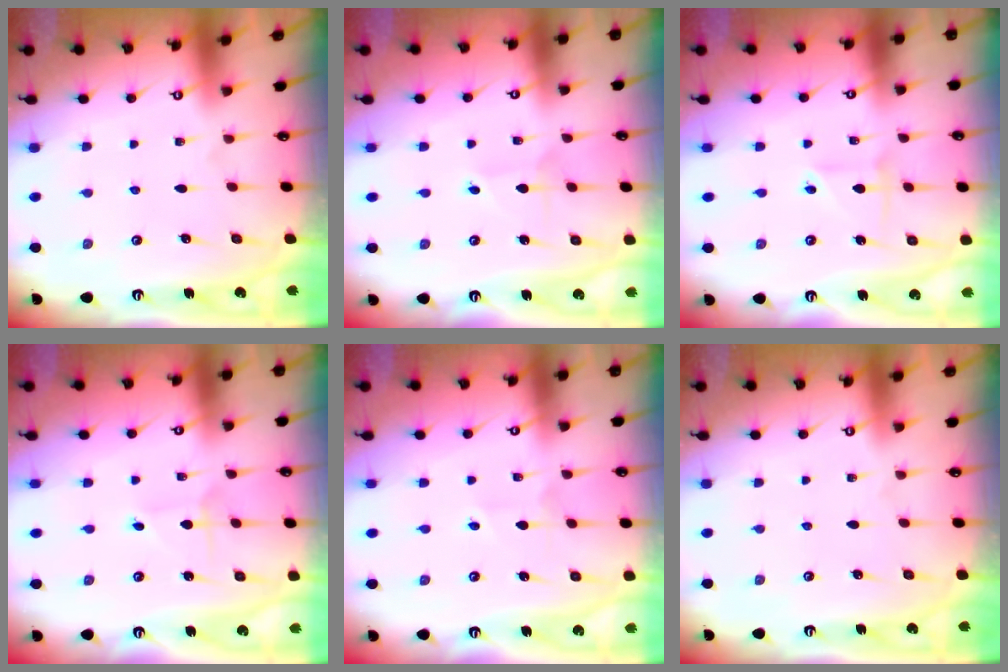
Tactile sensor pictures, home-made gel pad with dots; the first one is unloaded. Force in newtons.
{"total": 2.8, "press": 2.7, "slide": 0.3}
{"total": 2.6, "press": 2.6, "slide": 0.5}
{"total": 1.8, "press": 1.8, "slide": 0.2}
{"total": 2.5, "press": 2.4, "slide": 0.6}
{"total": 0.0}